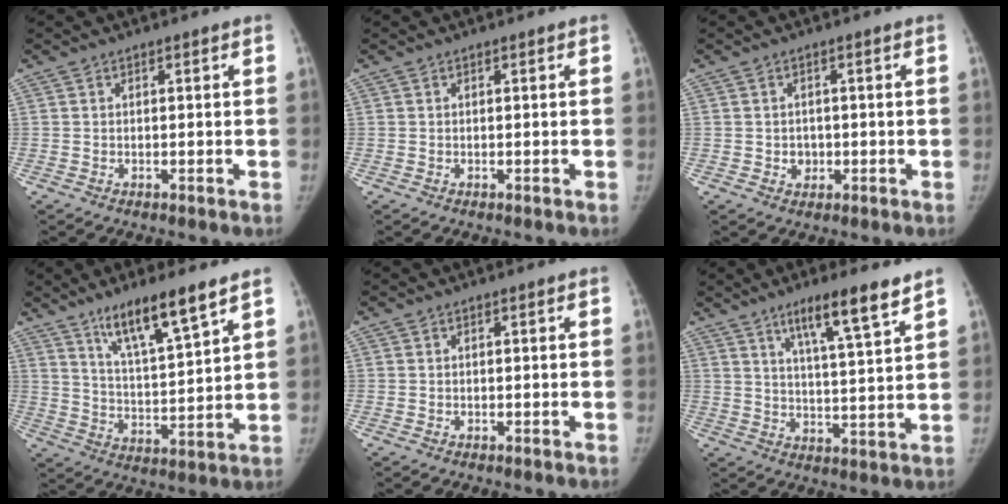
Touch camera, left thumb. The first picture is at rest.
{"total": 0.0}
{"total": 2.5, "force": [-0.7, 2.3, 0.8], "torque": [0.004, 0.004, -0.006]}
{"total": 12.3, "force": [8.3, 1.8, 9.0], "torque": [-0.149, -0.048, 0.151]}
{"total": 0.0}
{"total": 10.4, "force": [6.9, 0.9, 7.8], "torque": [-0.121, -0.037, 0.113]}